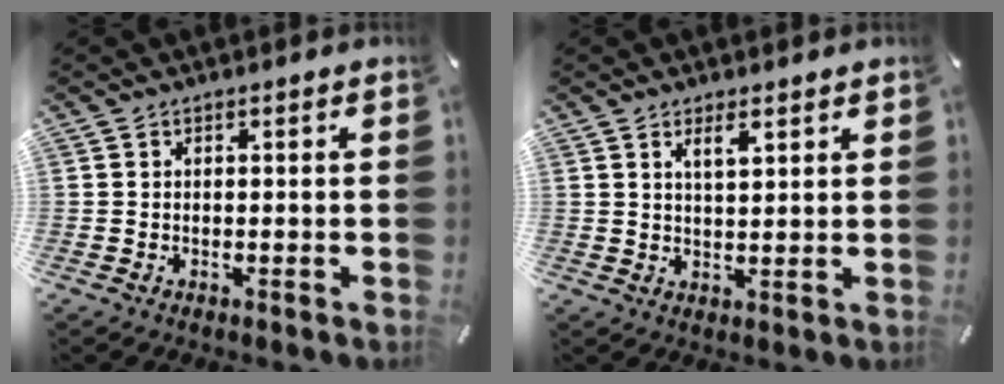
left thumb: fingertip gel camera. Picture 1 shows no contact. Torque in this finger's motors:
{"motor_torque": [0.46, 0.71, 0.42, -0.65, 0.22]}